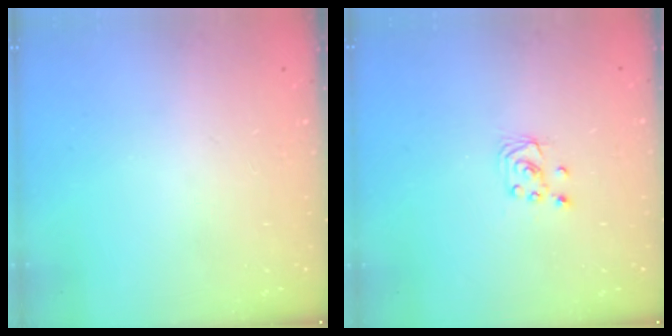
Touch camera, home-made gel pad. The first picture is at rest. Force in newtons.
{"total": 2.7, "press": 2.7, "slide": 0.2}